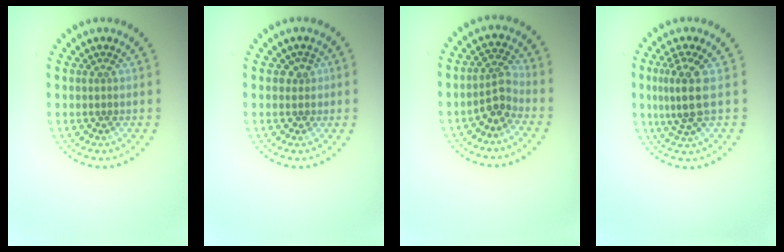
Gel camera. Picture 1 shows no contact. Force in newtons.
{"total": 1.3, "press": 1.1, "slide": 0.7}
{"total": 2.5, "press": 1.9, "slide": 1.6}
{"total": 3.3, "press": 2.8, "slide": 1.7}